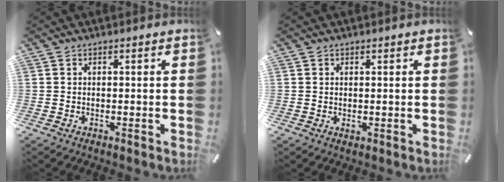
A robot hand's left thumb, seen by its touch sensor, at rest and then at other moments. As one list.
[{"total": 0.9, "force": [0.3, 0.8, 0.2], "torque": [0.004, 0.000, 0.003]}]